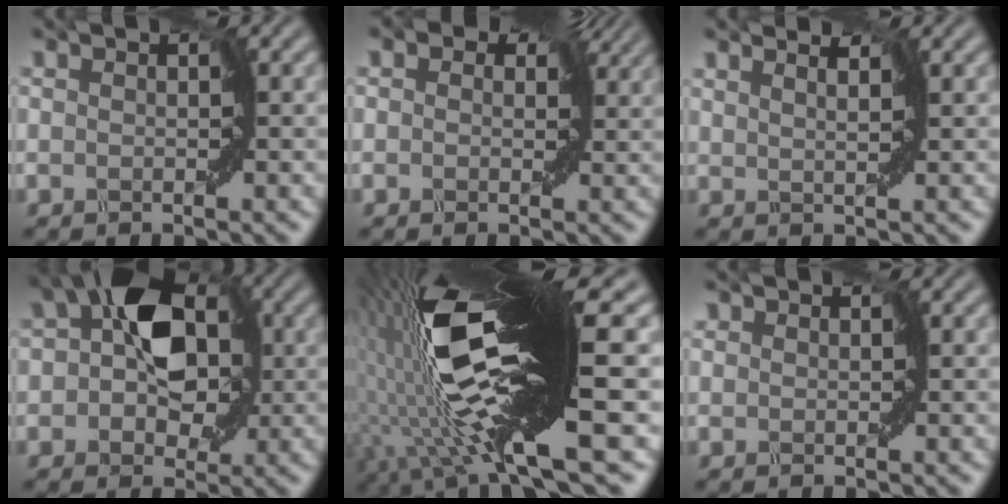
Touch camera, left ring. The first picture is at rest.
{"total": 4.3, "force": [1.7, 2.8, 2.8], "torque": [-0.049, 0.006, 0.025]}
{"total": 1.3, "force": [1.2, -0.2, 0.3], "torque": [-0.006, -0.002, 0.024]}
{"total": 7.5, "force": [1.4, 5.0, 5.5], "torque": [-0.059, 0.017, 0.016]}
{"total": 15.5, "force": [2.1, 3.4, 15.0], "torque": [-0.295, 0.004, 0.049]}
{"total": 1.2, "force": [0.7, 0.9, 0.3], "torque": [0.005, 0.009, -0.001]}